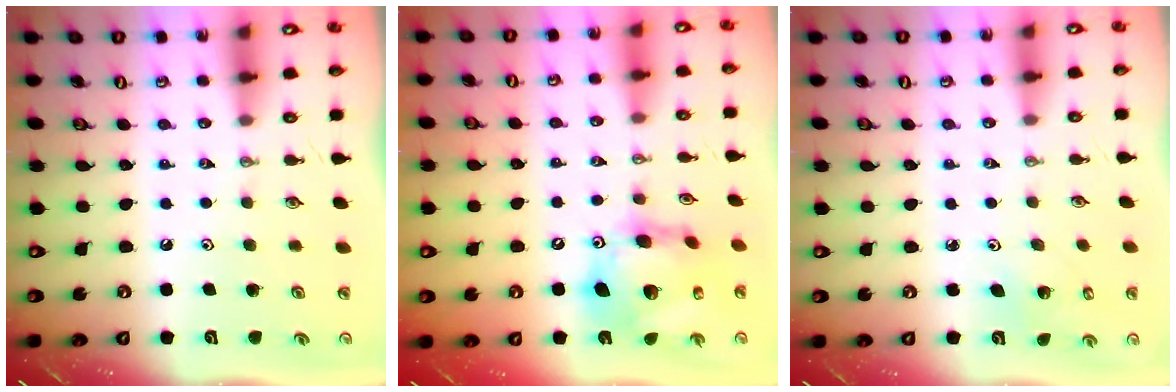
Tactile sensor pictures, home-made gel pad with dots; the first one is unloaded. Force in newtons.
{"total": 17.3, "press": 17.2, "slide": 1.8}
{"total": 1.7, "press": 1.6, "slide": 0.2}